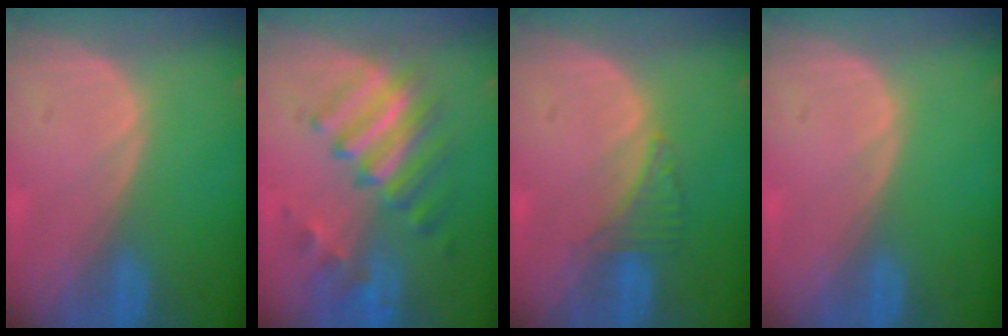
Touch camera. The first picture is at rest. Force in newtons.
{"total": 9.6, "press": 8.4, "slide": 4.7}
{"total": 3.0, "press": 3.0, "slide": 0.2}
{"total": 0.0}